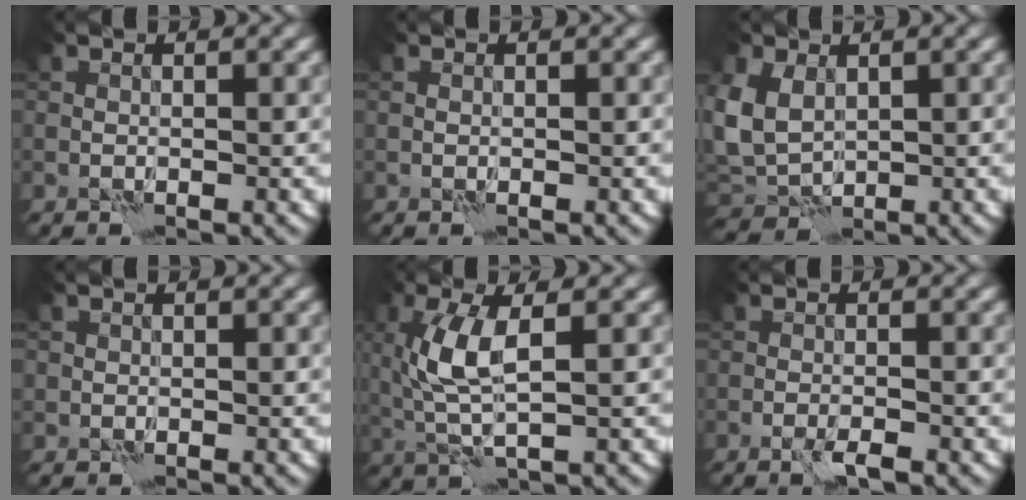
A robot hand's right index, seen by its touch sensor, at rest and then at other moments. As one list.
[{"total": 0.0}, {"total": 5.0, "force": [0.9, 3.9, 3.0], "torque": [-0.081, -0.002, 0.008]}, {"total": 0.5, "force": [0.0, 0.5, -0.1], "torque": [0.005, -0.004, -0.001]}, {"total": 5.1, "force": [0.8, 1.7, 4.7], "torque": [-0.117, 0.002, 0.015]}, {"total": 1.5, "force": [-1.0, 0.0, 1.1], "torque": [-0.023, 0.000, -0.021]}]